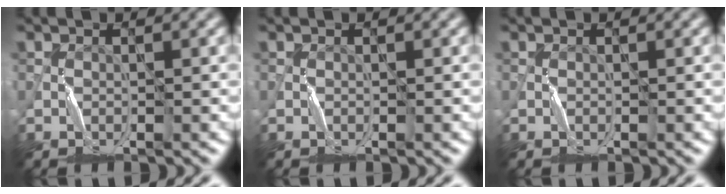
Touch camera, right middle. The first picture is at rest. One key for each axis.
{"total": 0.0}
{"total": 0.0}